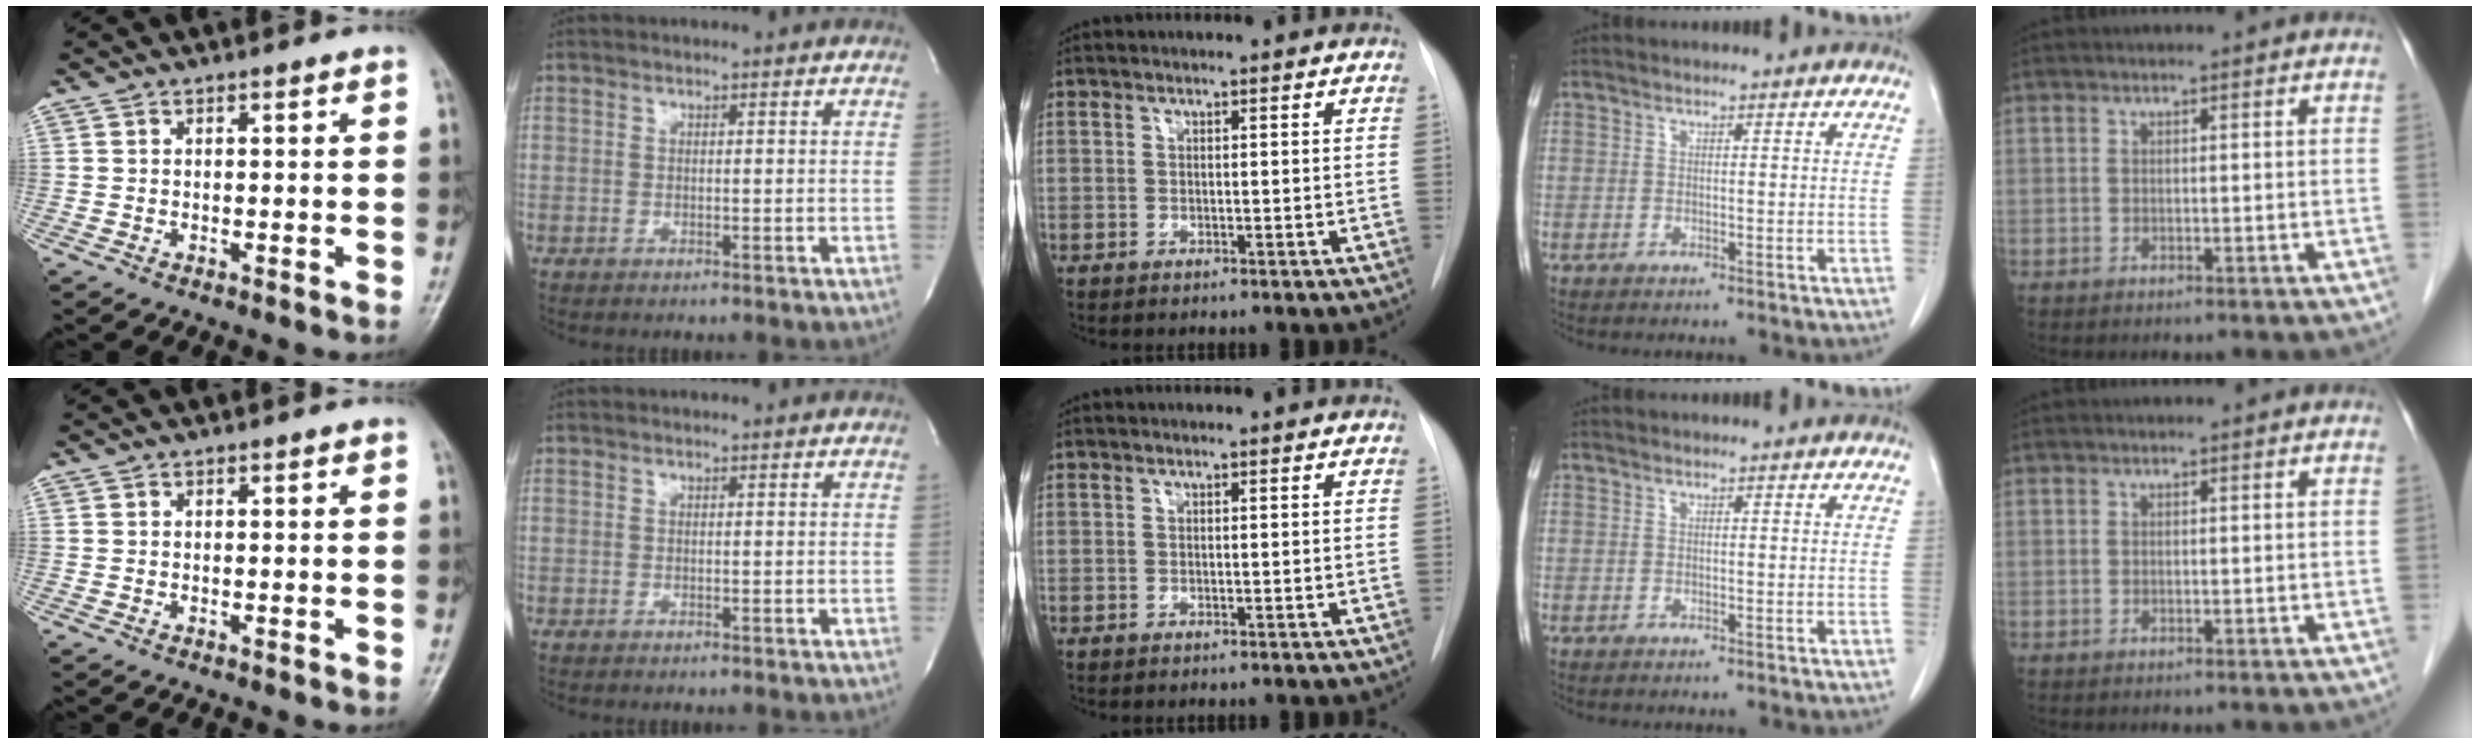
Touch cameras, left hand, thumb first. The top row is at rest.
{}